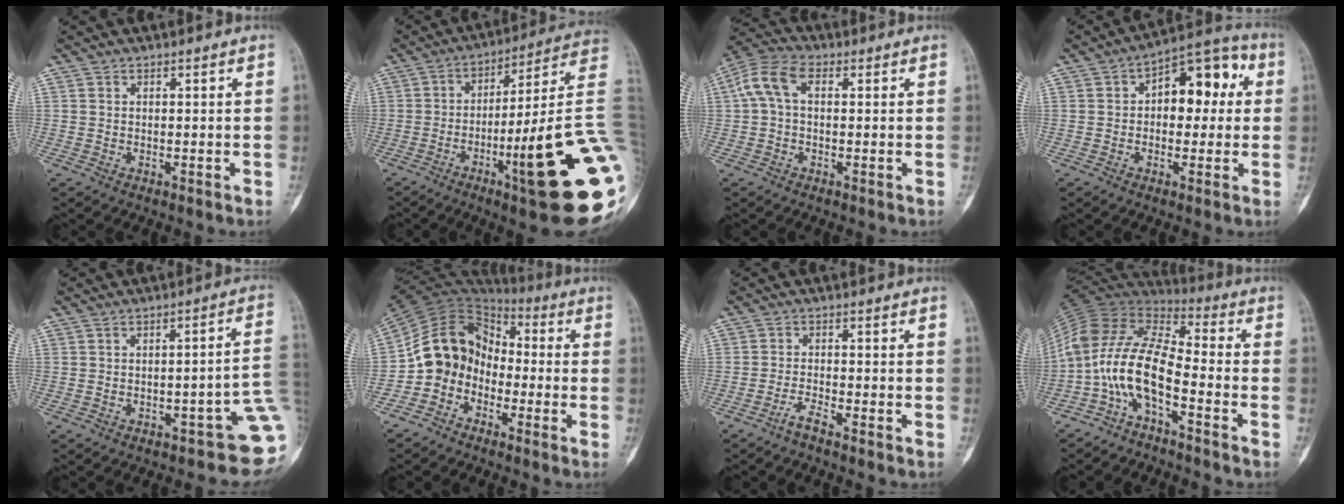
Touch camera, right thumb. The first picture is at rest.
{"total": 25.8, "force": [-6.4, 2.9, 24.8], "torque": [-0.276, 0.012, -0.095]}
{"total": 7.5, "force": [1.2, 4.6, 5.8], "torque": [-0.123, 0.028, 0.017]}
{"total": 12.3, "force": [1.8, 7.2, 9.8], "torque": [-0.090, 0.035, 0.016]}
{"total": 8.9, "force": [-3.5, 3.2, 7.5], "torque": [-0.067, 0.042, -0.043]}
{"total": 12.2, "force": [-4.1, 10.2, 5.2], "torque": [-0.073, 0.071, -0.089]}
{"total": 2.2, "force": [-1.9, -0.1, 1.1], "torque": [-0.031, 0.007, -0.040]}
{"total": 14.5, "force": [-6.0, 5.9, 11.8], "torque": [-0.237, 0.082, -0.124]}